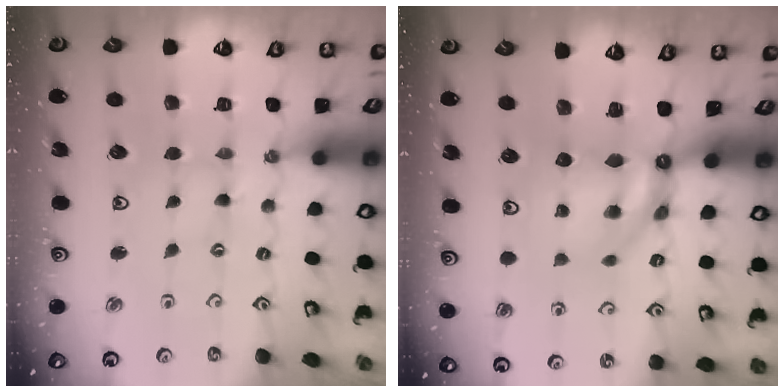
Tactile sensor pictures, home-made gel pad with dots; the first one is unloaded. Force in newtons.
{"total": 6.4, "press": 6.4, "slide": 0.6}